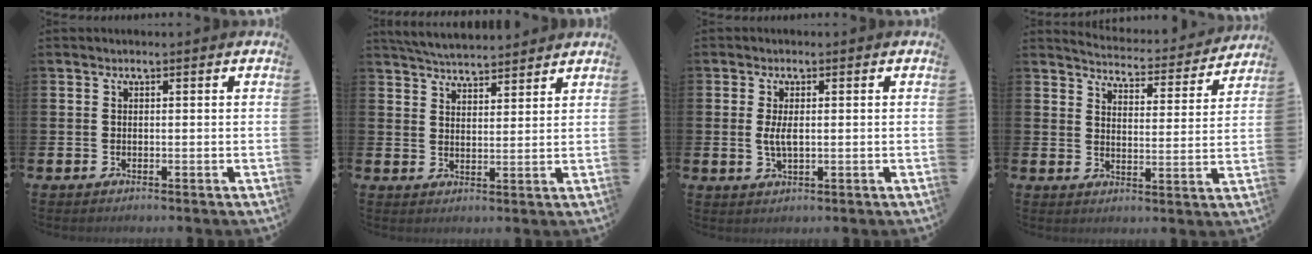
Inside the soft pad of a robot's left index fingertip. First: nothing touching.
{"total": 5.0, "force": [5.0, 0.4, 0.3], "torque": [-0.019, -0.029, 0.089]}
{"total": 2.7, "force": [0.3, 1.0, 2.5], "torque": [-0.048, 0.002, 0.004]}
{"total": 4.7, "force": [4.6, 0.4, 0.5], "torque": [-0.026, -0.043, 0.076]}